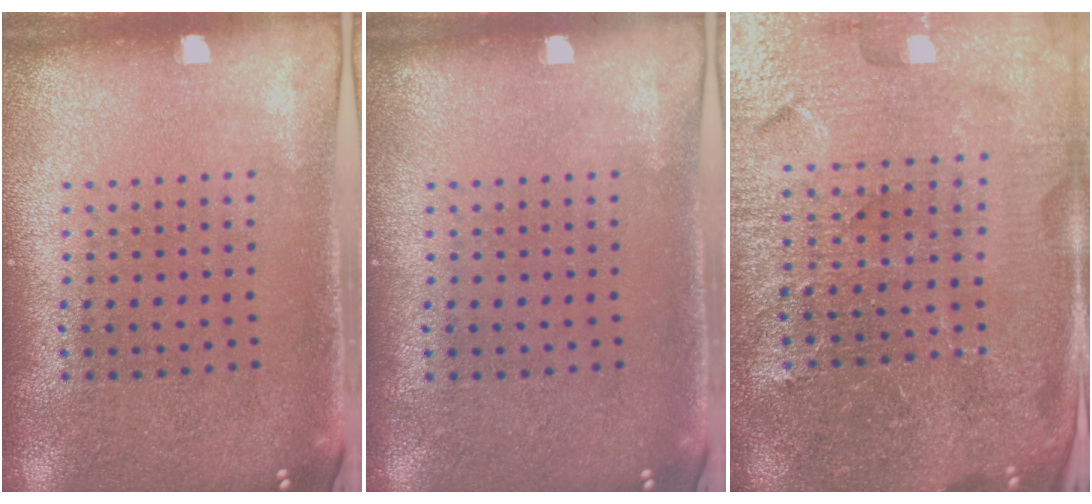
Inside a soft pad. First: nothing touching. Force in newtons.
{"total": 0.0}
{"total": 5.4, "press": 5.0, "slide": 2.2}